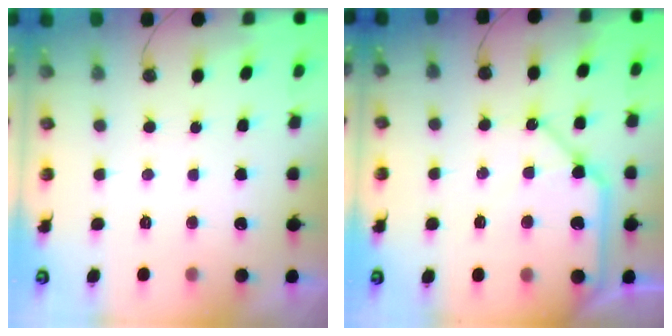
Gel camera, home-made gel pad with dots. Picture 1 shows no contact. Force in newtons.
{"total": 11.2, "press": 11.1, "slide": 1.5}